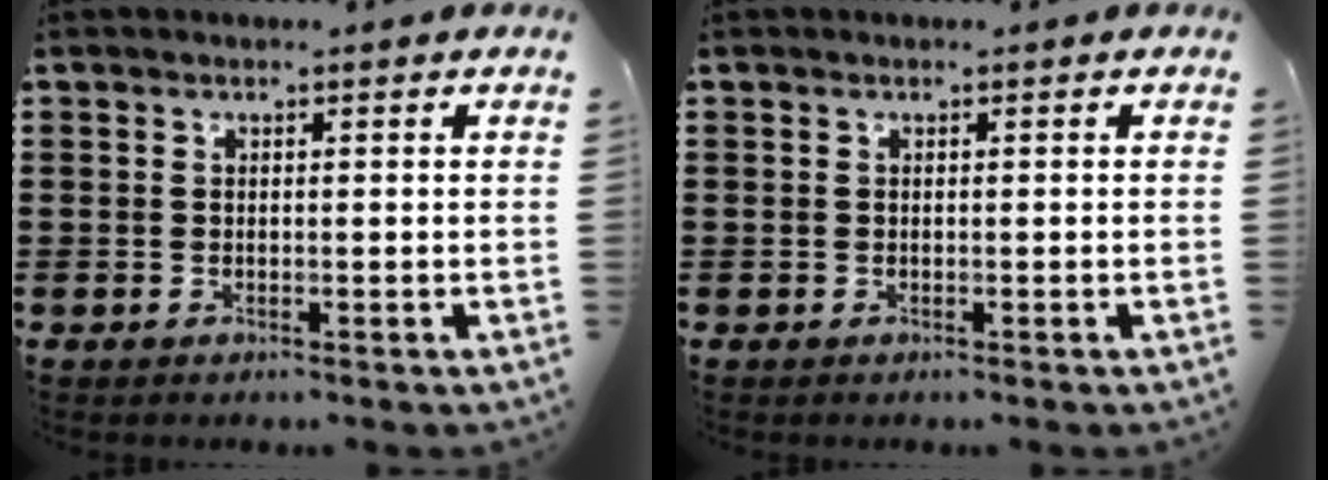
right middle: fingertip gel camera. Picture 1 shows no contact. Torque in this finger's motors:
{"motor_torque": [0.18, -0.06, 0.00, 0.00]}